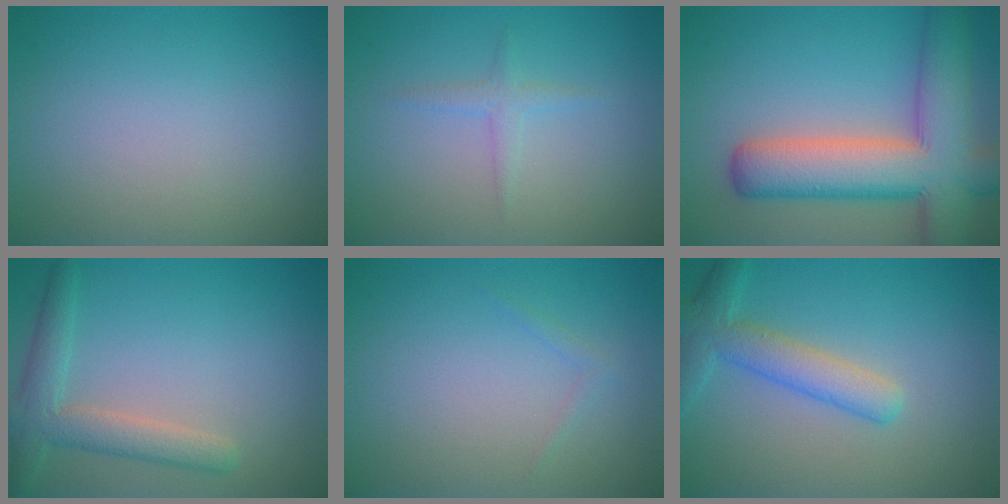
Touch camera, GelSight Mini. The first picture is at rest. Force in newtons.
{"total": 1.2, "press": 1.2, "slide": 0.0}
{"total": 10.5, "press": 10.4, "slide": 0.6}
{"total": 3.7, "press": 3.6, "slide": 0.4}
{"total": 0.7, "press": 0.7, "slide": 0.1}
{"total": 4.1, "press": 4.1, "slide": 0.1}